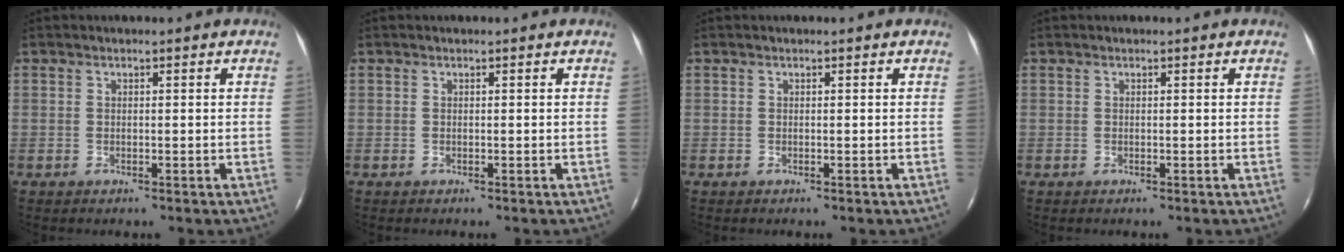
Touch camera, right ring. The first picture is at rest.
{"total": 0.0}
{"total": 0.0}
{"total": 0.0}